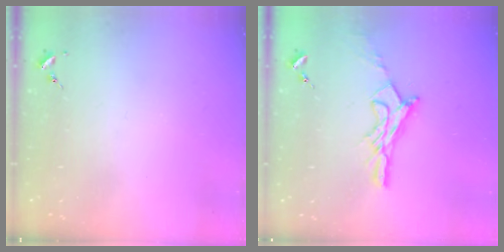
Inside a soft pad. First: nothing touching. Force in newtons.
{"total": 12.1, "press": 12.1, "slide": 0.7}